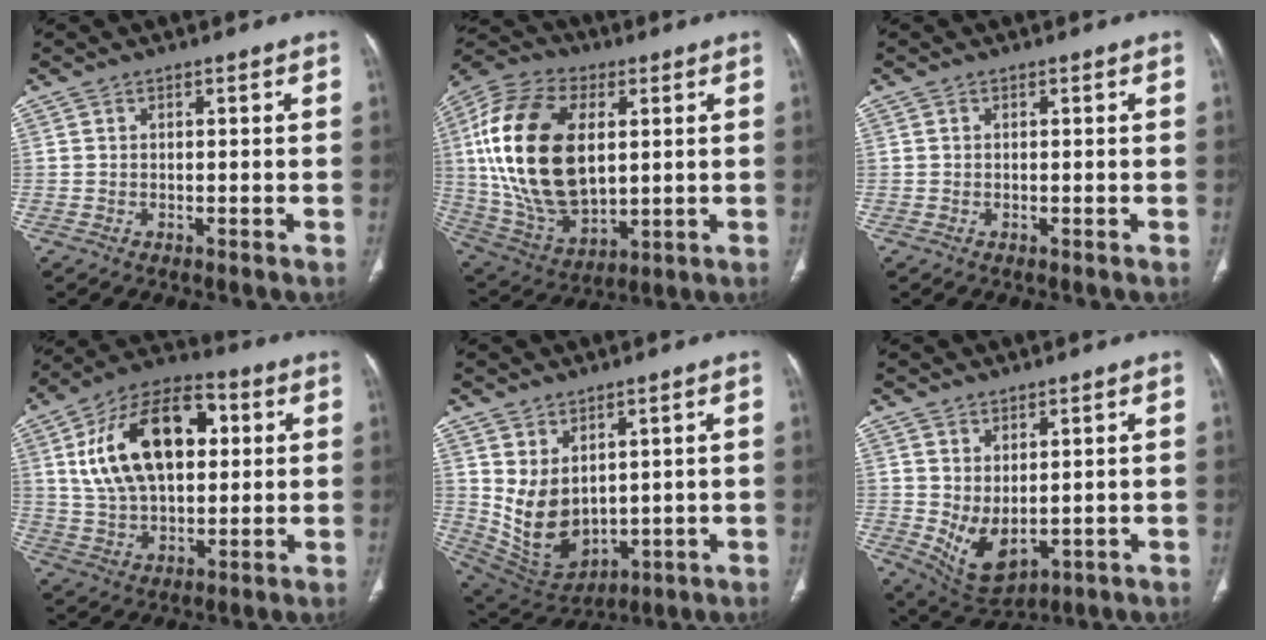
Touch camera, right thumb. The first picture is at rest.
{"total": 25.2, "force": [4.0, 14.6, 20.1], "torque": [-0.392, -0.014, 0.077]}
{"total": 0.0}
{"total": 21.2, "force": [5.0, 12.3, 16.5], "torque": [-0.262, 0.011, 0.085]}
{"total": 11.0, "force": [2.5, 7.3, 7.7], "torque": [-0.122, -0.021, 0.084]}
{"total": 7.6, "force": [0.5, 4.2, 6.2], "torque": [-0.099, -0.017, 0.036]}